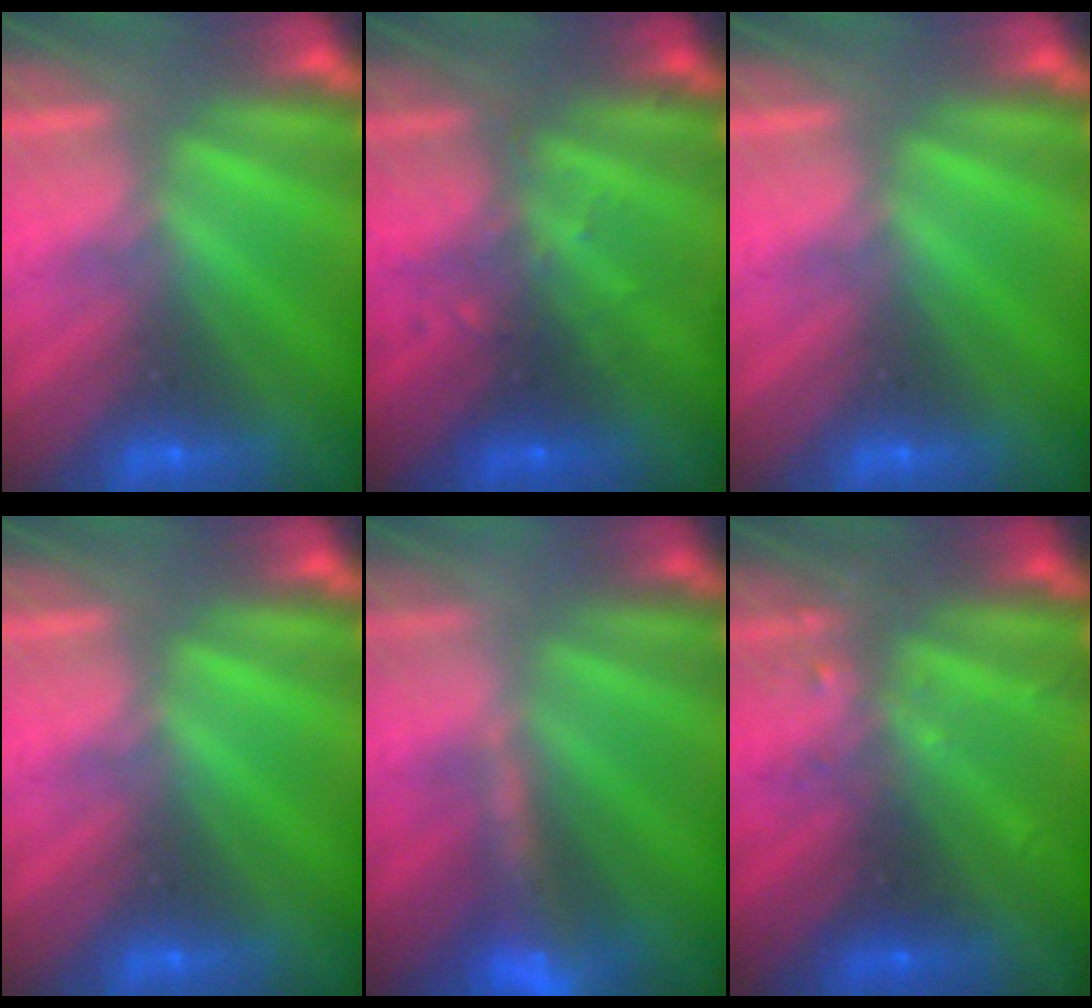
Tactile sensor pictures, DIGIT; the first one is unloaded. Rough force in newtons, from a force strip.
{"total": 2.9}
{"total": 0.0}
{"total": 0.0}
{"total": 8.0}
{"total": 2.4}